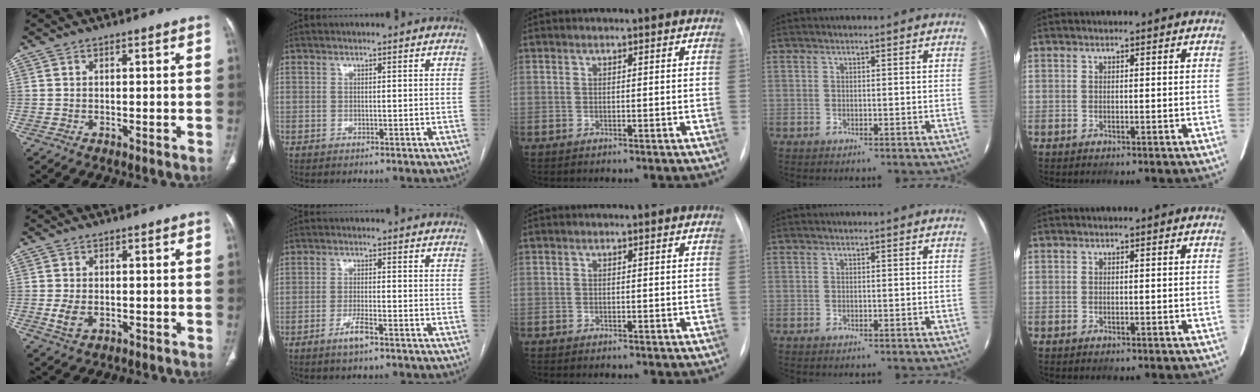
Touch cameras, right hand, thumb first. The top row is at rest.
{"thumb": {"total": 3.5, "force": [-0.6, 2.3, 2.6], "torque": [-0.056, -0.003, -0.007]}, "index": {"total": 3.2, "force": [-2.1, 0.2, 2.5], "torque": [-0.049, -0.003, -0.039]}, "middle": {"total": 1.1, "force": [-0.9, 0.2, 0.5], "torque": [-0.011, -0.003, -0.011]}}